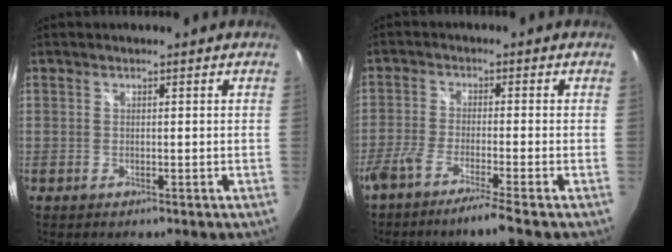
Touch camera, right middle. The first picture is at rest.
{"total": 6.9, "force": [-5.5, -1.0, 4.0], "torque": [-0.092, -0.017, -0.101]}